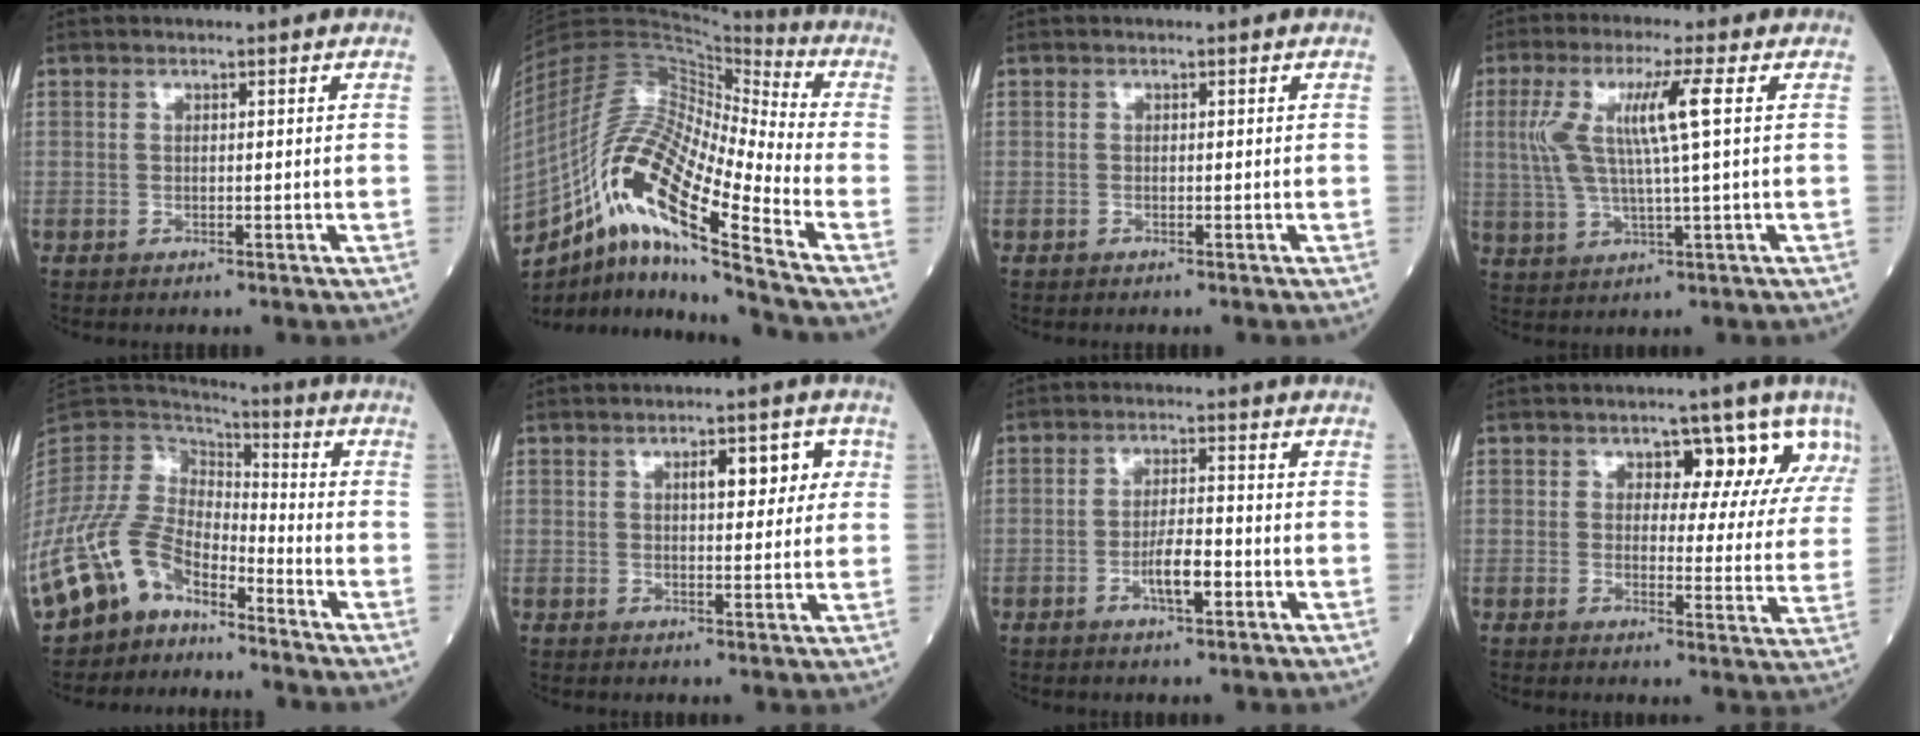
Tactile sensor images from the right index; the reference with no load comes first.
{"total": 19.9, "force": [-11.8, 2.0, 15.8], "torque": [-0.331, -0.005, -0.212]}
{"total": 0.0}
{"total": 8.9, "force": [2.0, 0.1, 8.7], "torque": [-0.192, 0.012, 0.042]}
{"total": 14.5, "force": [-10.4, 7.4, 7.0], "torque": [-0.158, 0.026, -0.203]}
{"total": 5.6, "force": [2.0, 2.2, 4.8], "torque": [-0.062, 0.013, 0.026]}
{"total": 4.7, "force": [-1.8, 1.0, 4.2], "torque": [-0.076, 0.002, -0.031]}
{"total": 9.0, "force": [4.8, 4.6, 6.1], "torque": [-0.056, 0.007, 0.049]}